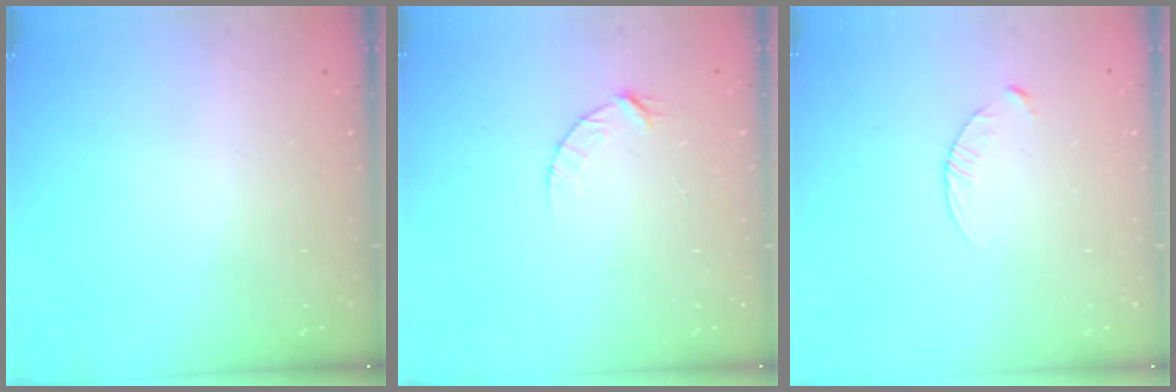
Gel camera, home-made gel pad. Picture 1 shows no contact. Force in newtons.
{"total": 4.4, "press": 4.4, "slide": 0.4}
{"total": 3.4, "press": 3.4, "slide": 0.4}